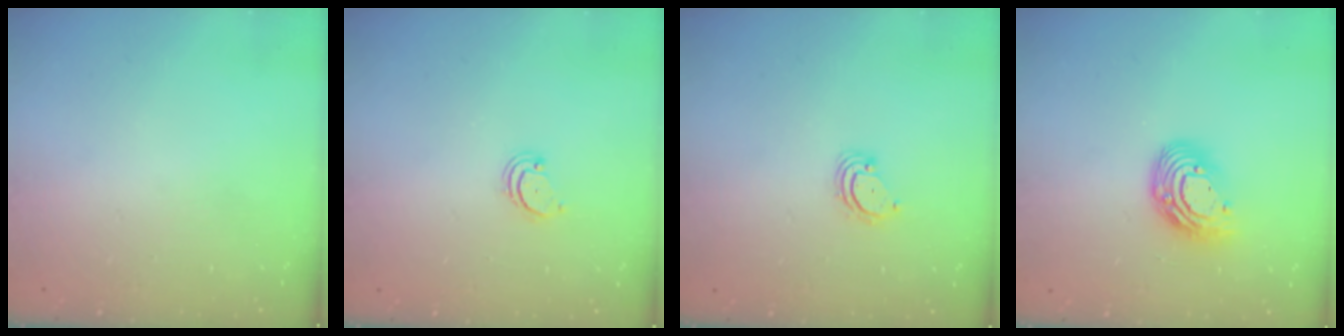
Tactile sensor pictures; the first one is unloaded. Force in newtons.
{"total": 2.6, "press": 2.5, "slide": 0.5}
{"total": 2.8, "press": 2.8, "slide": 0.3}
{"total": 12.2, "press": 12.1, "slide": 1.1}